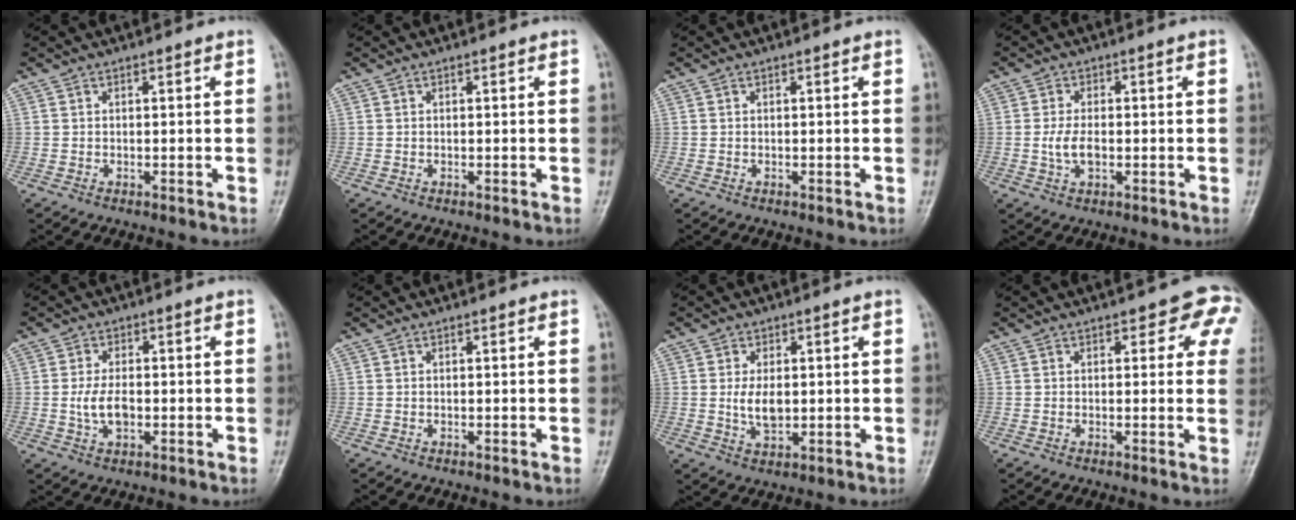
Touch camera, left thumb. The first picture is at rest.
{"total": 0.0}
{"total": 0.0}
{"total": 4.2, "force": [-0.6, 2.5, 3.3], "torque": [-0.063, 0.005, -0.012]}
{"total": 5.0, "force": [-0.7, 3.0, 3.9], "torque": [-0.072, 0.005, -0.015]}
{"total": 0.0}
{"total": 5.1, "force": [0.2, 3.1, 4.0], "torque": [-0.064, 0.000, 0.008]}
{"total": 6.7, "force": [2.9, 3.4, 5.0], "torque": [-0.010, -0.002, 0.021]}